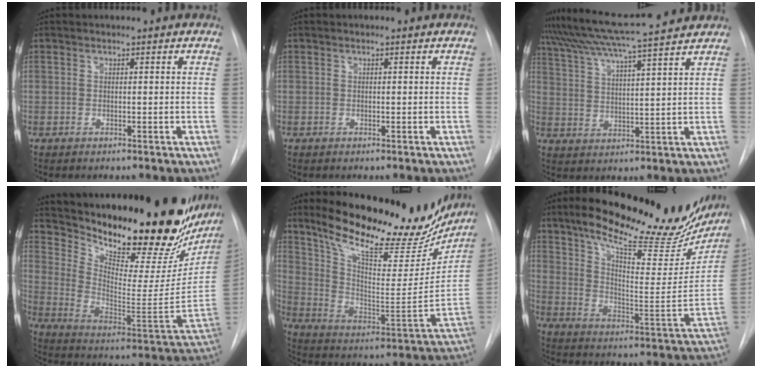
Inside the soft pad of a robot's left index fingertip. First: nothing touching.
{"total": 0.0}
{"total": 14.8, "force": [13.2, -1.3, 6.6], "torque": [-0.124, 0.008, 0.198]}
{"total": 32.2, "force": [26.1, 8.7, 16.6], "torque": [-0.288, -0.070, 0.361]}
{"total": 25.2, "force": [20.3, 7.7, 12.8], "torque": [-0.194, -0.021, 0.298]}
{"total": 26.1, "force": [20.2, 7.8, 14.7], "torque": [-0.216, -0.013, 0.273]}